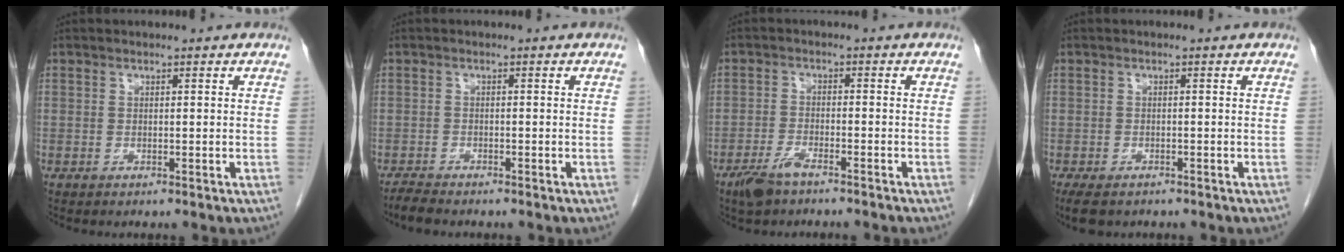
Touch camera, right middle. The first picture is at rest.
{"total": 2.3, "force": [-2.1, 0.3, 0.9], "torque": [-0.022, -0.009, -0.036]}
{"total": 4.5, "force": [-3.4, 0.9, 2.7], "torque": [-0.062, -0.006, -0.065]}
{"total": 4.8, "force": [-3.6, 2.2, 2.2], "torque": [-0.037, -0.009, -0.054]}